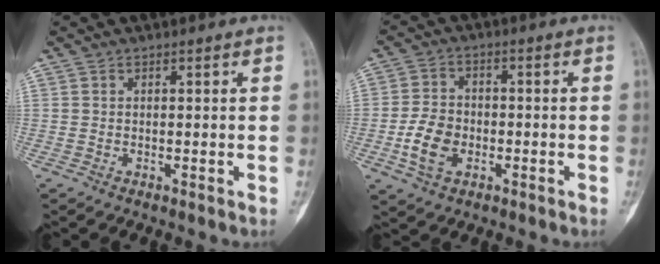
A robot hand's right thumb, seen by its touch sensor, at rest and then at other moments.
{"total": 7.7, "force": [-2.4, 5.3, 5.0], "torque": [-0.091, 0.011, -0.046]}